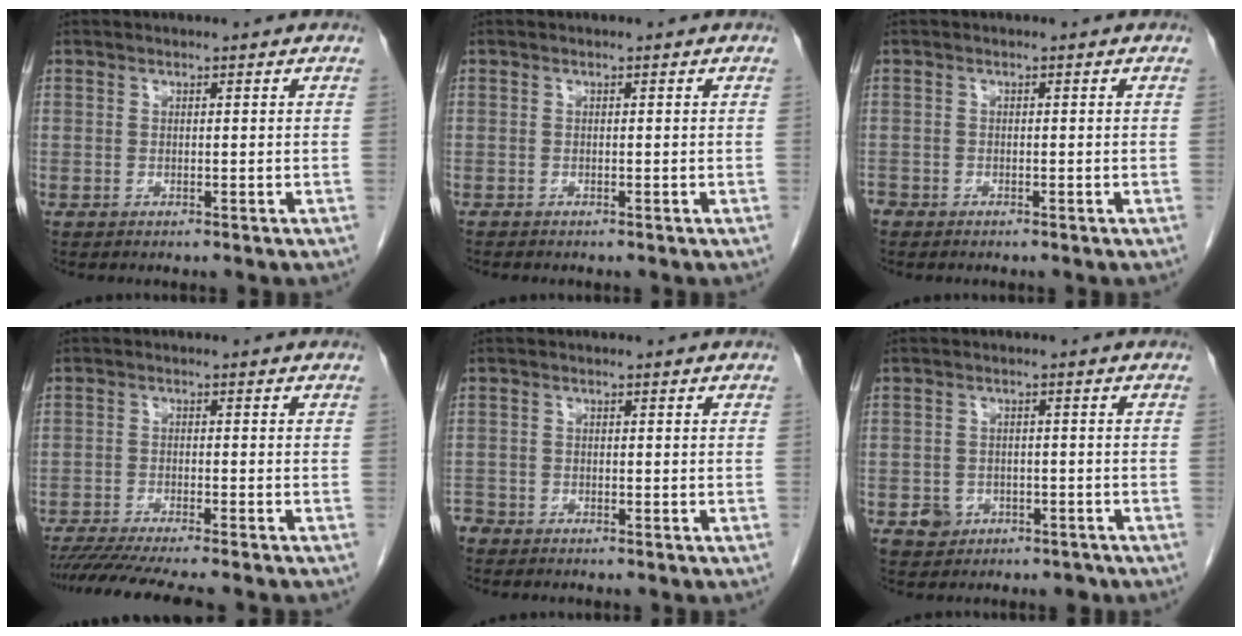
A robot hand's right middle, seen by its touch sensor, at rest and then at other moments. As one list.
[{"total": 0.5, "force": [-0.5, 0.1, 0.1], "torque": [-0.006, 0.000, -0.011]}, {"total": 1.6, "force": [-1.3, 0.9, 0.3], "torque": [-0.012, -0.001, -0.025]}, {"total": 11.0, "force": [-9.6, -0.3, 5.2], "torque": [-0.066, -0.020, -0.149]}, {"total": 2.2, "force": [-2.0, 1.0, 0.1], "torque": [-0.006, 0.000, -0.039]}, {"total": 3.8, "force": [-2.0, 3.1, 0.9], "torque": [-0.004, 0.011, -0.023]}]